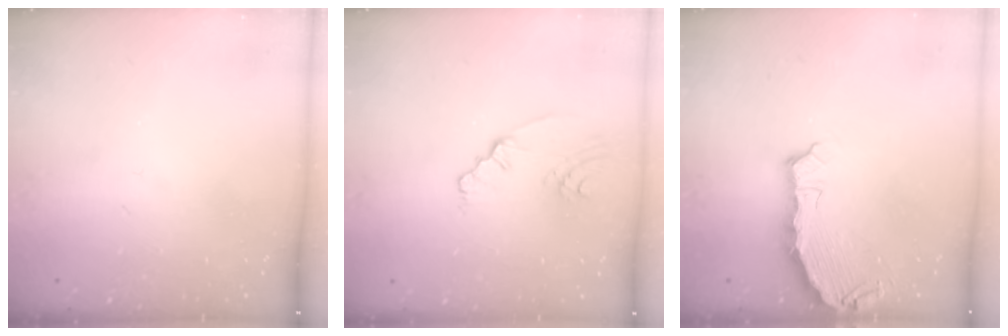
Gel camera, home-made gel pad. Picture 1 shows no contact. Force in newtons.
{"total": 2.4, "press": 2.1, "slide": 1.2}
{"total": 6.6, "press": 5.3, "slide": 4.0}